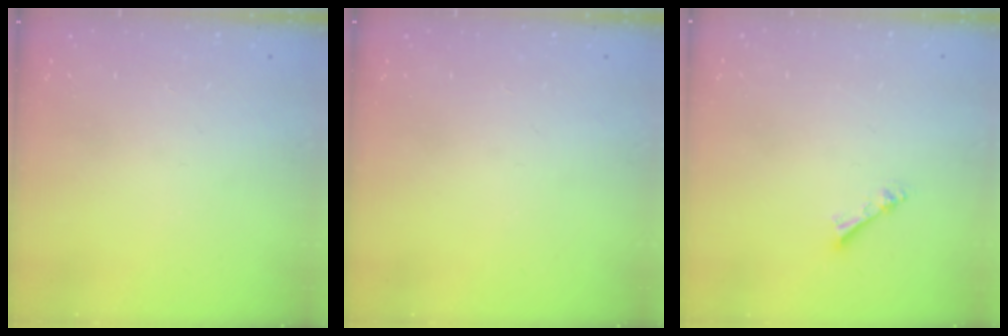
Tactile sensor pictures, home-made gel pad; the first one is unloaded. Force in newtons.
{"total": 0.0}
{"total": 2.4, "press": 2.4, "slide": 0.4}